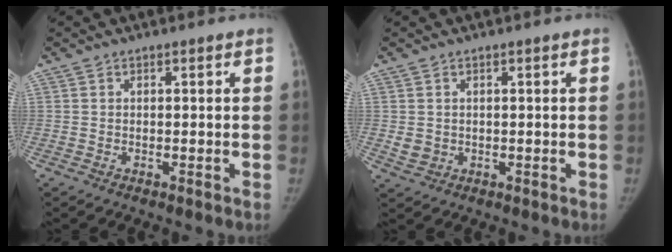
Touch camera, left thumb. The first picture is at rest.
{"total": 2.3, "force": [0.3, 2.0, 1.0], "torque": [-0.015, -0.005, 0.014]}